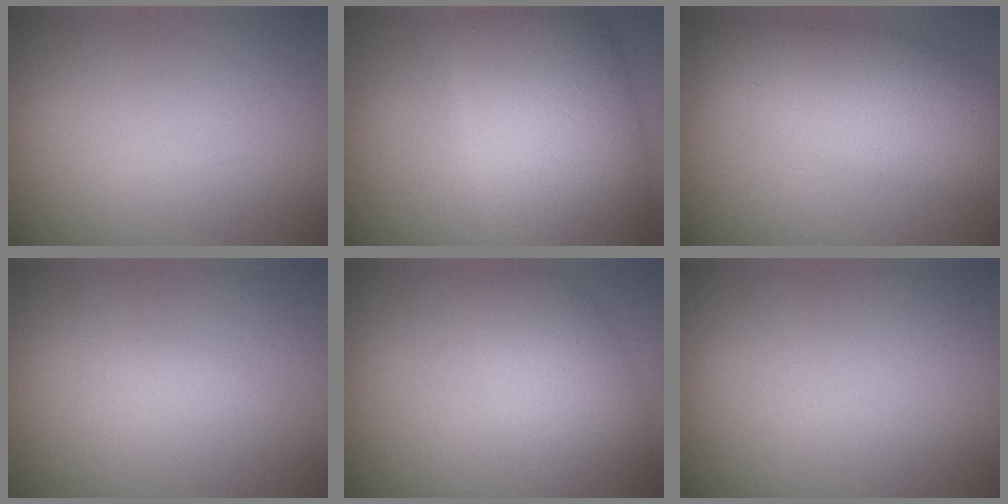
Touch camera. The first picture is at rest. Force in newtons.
{"total": 11.7, "press": 11.7, "slide": 0.7}
{"total": 7.1, "press": 7.1, "slide": 0.1}
{"total": 0.7, "press": 0.7, "slide": 0.1}
{"total": 4.3, "press": 4.3, "slide": 0.1}
{"total": 0.0}